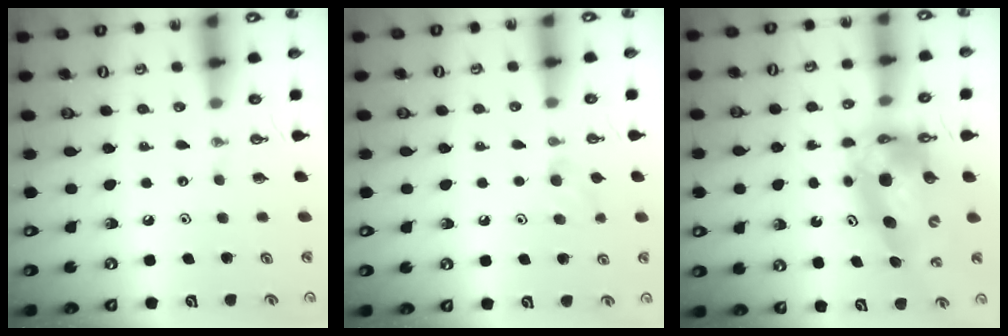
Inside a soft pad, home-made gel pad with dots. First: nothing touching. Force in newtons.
{"total": 4.3, "press": 4.1, "slide": 1.3}
{"total": 13.9, "press": 13.8, "slide": 1.2}